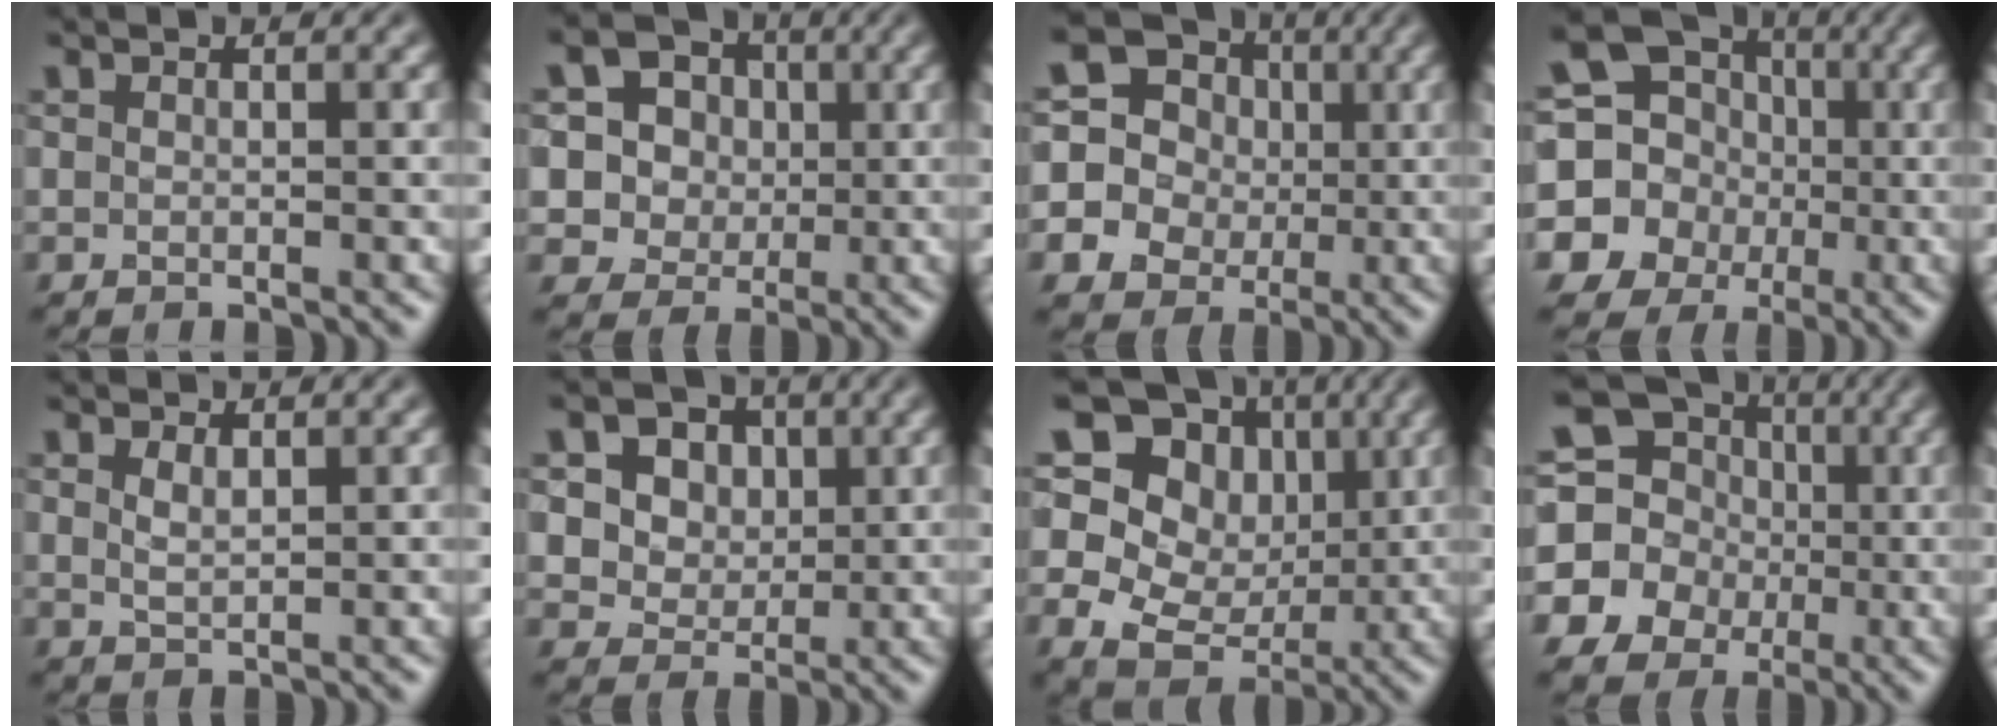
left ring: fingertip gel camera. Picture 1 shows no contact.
{"total": 9.3, "force": [2.5, 8.2, 3.7], "torque": [-0.090, 0.032, 0.034]}
{"total": 15.7, "force": [0.6, 15.0, 4.5], "torque": [-0.133, 0.004, -0.015]}
{"total": 14.3, "force": [-1.3, 13.6, 4.3], "torque": [-0.130, -0.006, -0.051]}
{"total": 1.4, "force": [0.8, 0.6, 1.0], "torque": [-0.022, -0.003, 0.018]}
{"total": 10.5, "force": [4.4, 8.1, 5.2], "torque": [-0.098, 0.027, 0.054]}
{"total": 12.9, "force": [4.1, 10.7, 6.0], "torque": [-0.141, 0.045, 0.049]}
{"total": 15.5, "force": [0.1, 14.9, 4.4], "torque": [-0.152, 0.001, -0.035]}